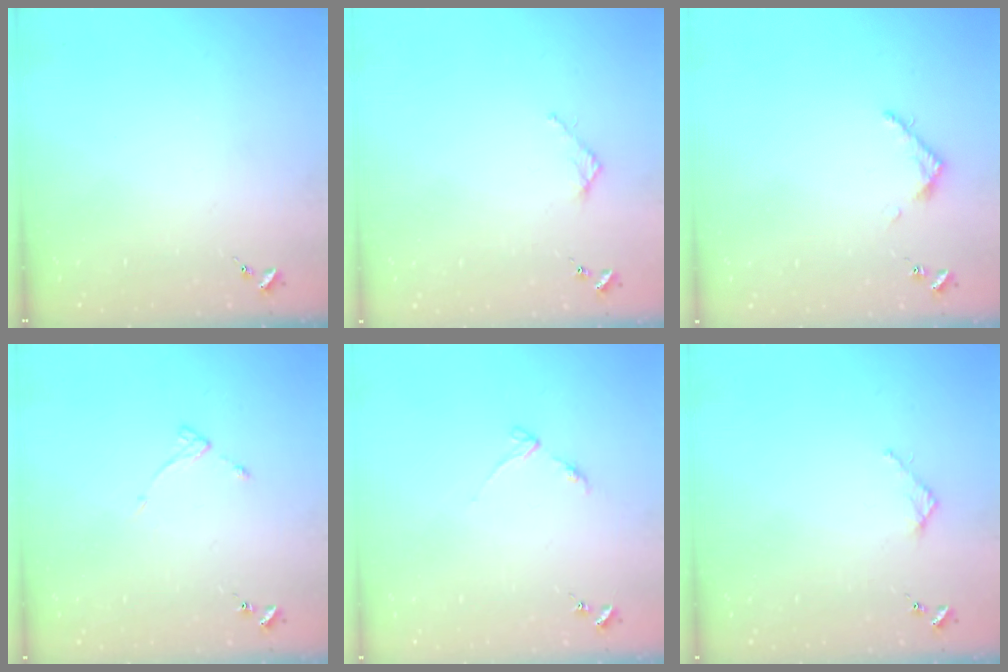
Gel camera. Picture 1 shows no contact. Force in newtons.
{"total": 2.7, "press": 2.7, "slide": 0.2}
{"total": 3.5, "press": 3.5, "slide": 0.3}
{"total": 4.8, "press": 4.7, "slide": 0.5}
{"total": 3.6, "press": 3.5, "slide": 0.4}
{"total": 2.7, "press": 2.7, "slide": 0.2}